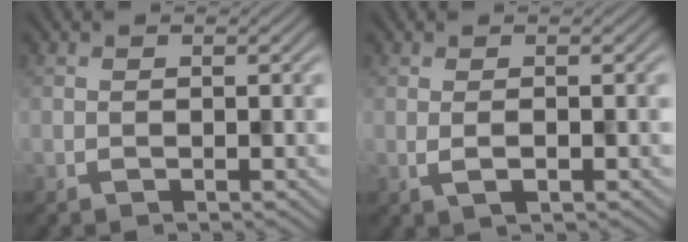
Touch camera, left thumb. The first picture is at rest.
{"total": 1.6, "force": [0.1, 0.3, 1.6], "torque": [-0.032, 0.001, 0.001]}